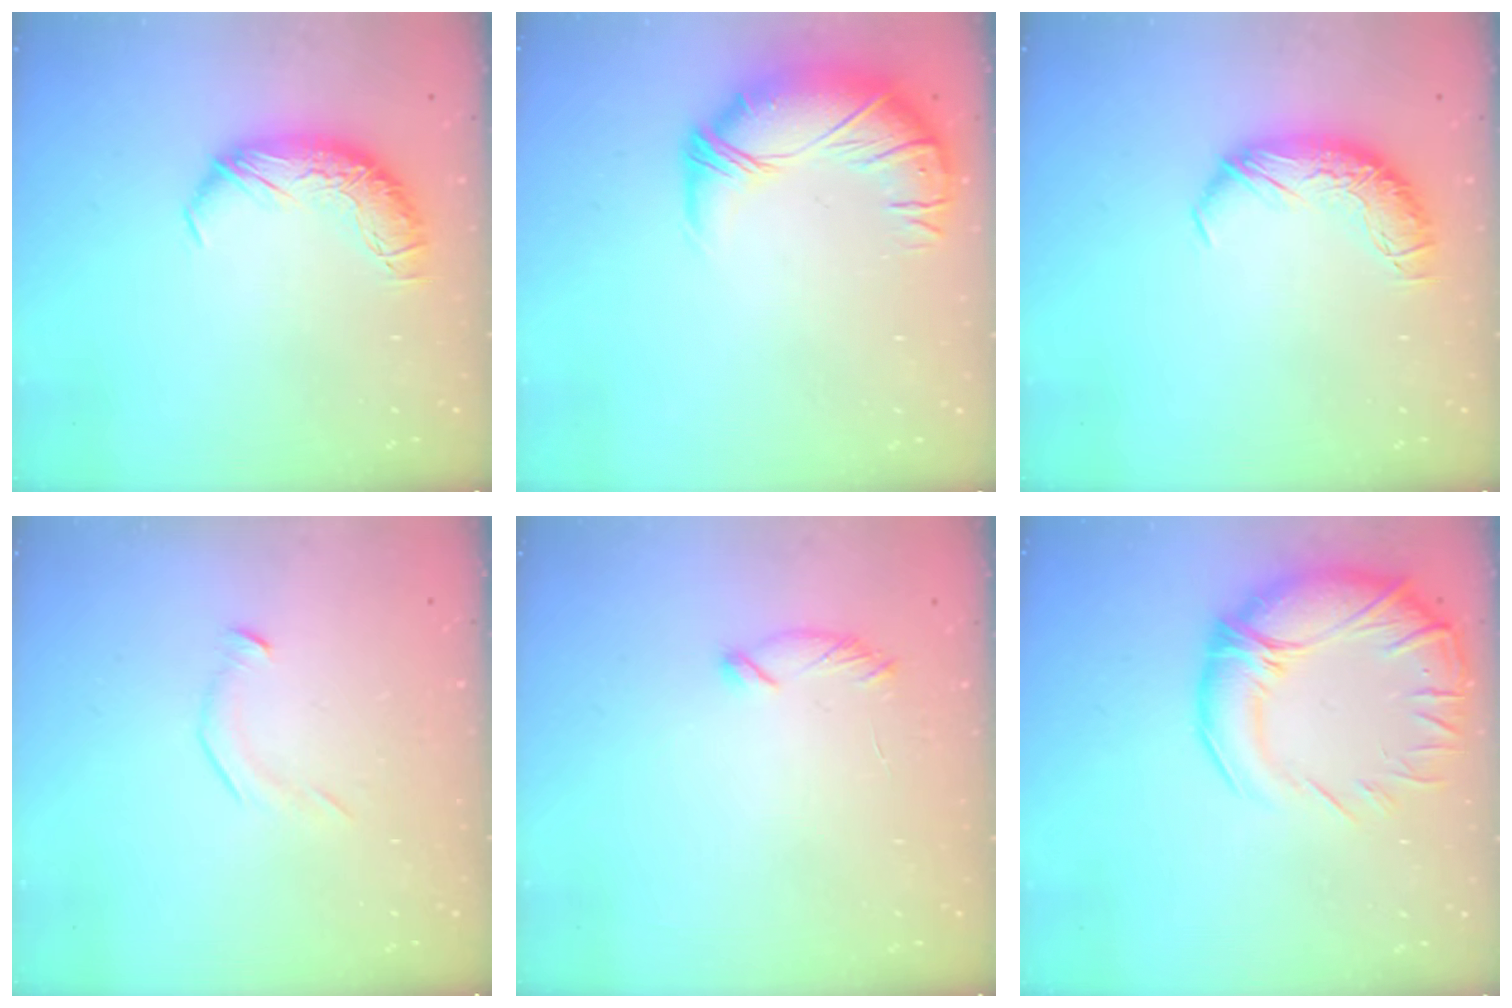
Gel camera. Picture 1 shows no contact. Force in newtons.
{"total": 3.6, "press": 1.6, "slide": 3.2}
{"total": 0.0}
{"total": 5.2, "press": 5.1, "slide": 1.0}
{"total": 6.4, "press": 6.4, "slide": 0.7}
{"total": 11.8, "press": 10.5, "slide": 5.3}